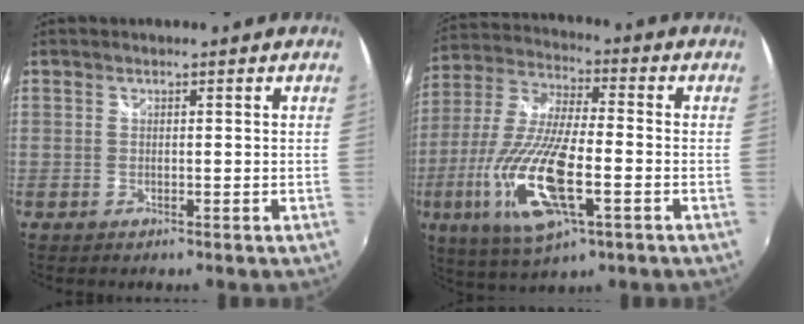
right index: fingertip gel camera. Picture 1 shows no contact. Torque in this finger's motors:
{"motor_torque": [2.14, 0.00, 1.05, 0.21]}